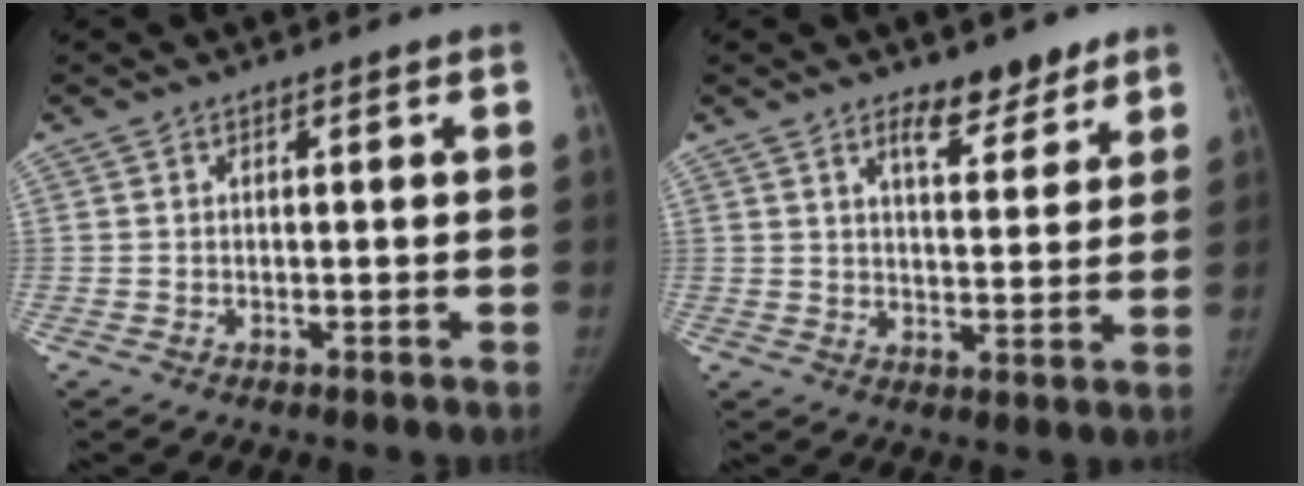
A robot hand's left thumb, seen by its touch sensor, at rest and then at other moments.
{"total": 7.1, "force": [5.1, 2.9, 4.1], "torque": [-0.034, -0.035, 0.076]}